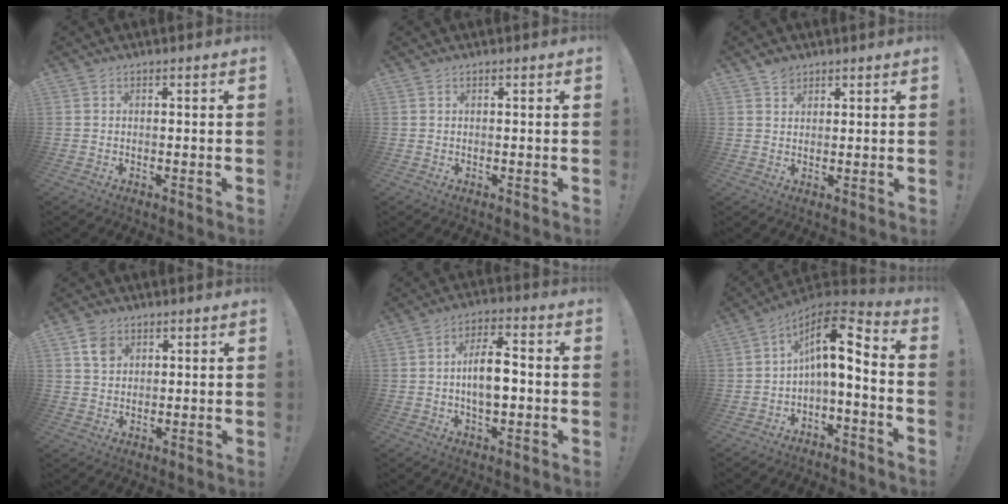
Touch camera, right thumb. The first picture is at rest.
{"total": 0.0}
{"total": 2.7, "force": [2.1, 1.5, 0.5], "torque": [-0.002, -0.011, 0.038]}
{"total": 5.1, "force": [2.8, 3.8, 1.9], "torque": [-0.018, -0.009, 0.051]}
{"total": 9.2, "force": [-0.9, 4.5, 8.0], "torque": [-0.128, 0.007, -0.021]}
{"total": 10.5, "force": [0.7, 3.5, 9.8], "torque": [-0.161, -0.005, 0.010]}